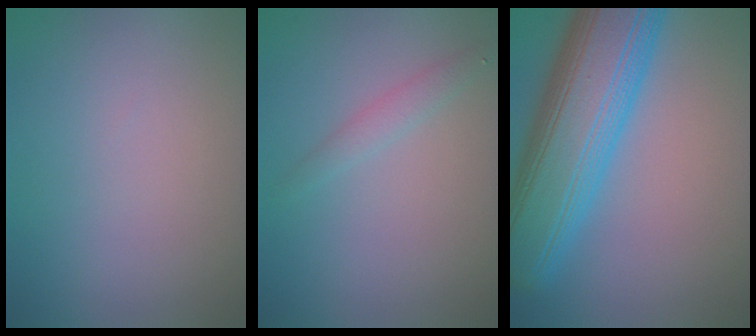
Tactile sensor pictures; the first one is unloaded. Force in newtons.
{"total": 1.3, "press": 1.3, "slide": 0.0}
{"total": 11.6, "press": 11.6, "slide": 0.4}